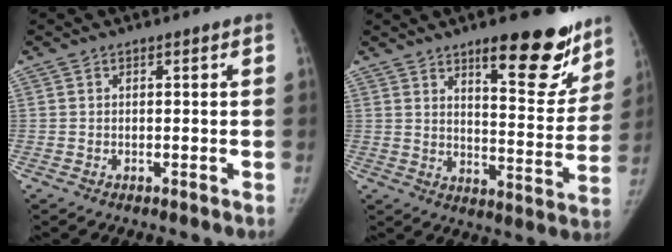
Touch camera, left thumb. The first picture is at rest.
{"total": 17.1, "force": [11.3, 5.5, 11.6], "torque": [-0.094, -0.080, 0.161]}